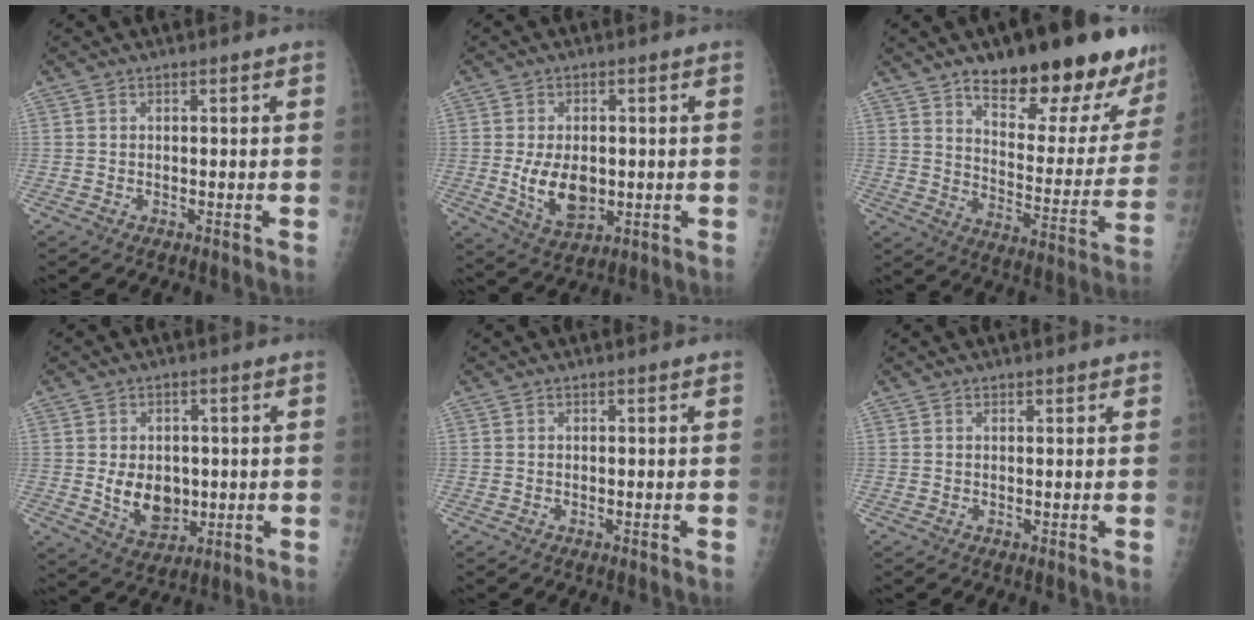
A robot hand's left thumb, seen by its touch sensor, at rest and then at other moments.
{"total": 8.9, "force": [-0.7, 5.7, 6.9], "torque": [-0.102, -0.013, 0.000]}
{"total": 24.6, "force": [17.2, 7.9, 15.6], "torque": [-0.167, -0.088, 0.246]}
{"total": 8.6, "force": [-0.2, 6.3, 5.7], "torque": [-0.061, -0.009, 0.013]}
{"total": 0.0}
{"total": 0.8, "force": [0.6, 0.4, 0.2], "torque": [0.002, -0.004, 0.006]}